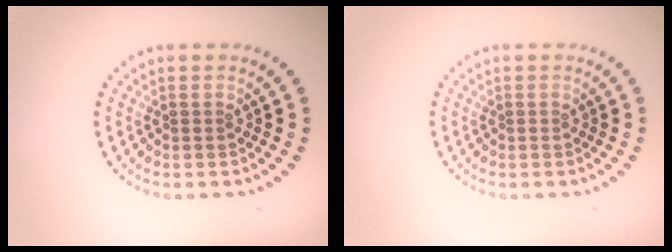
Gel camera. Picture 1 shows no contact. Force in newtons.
{"total": 0.0}